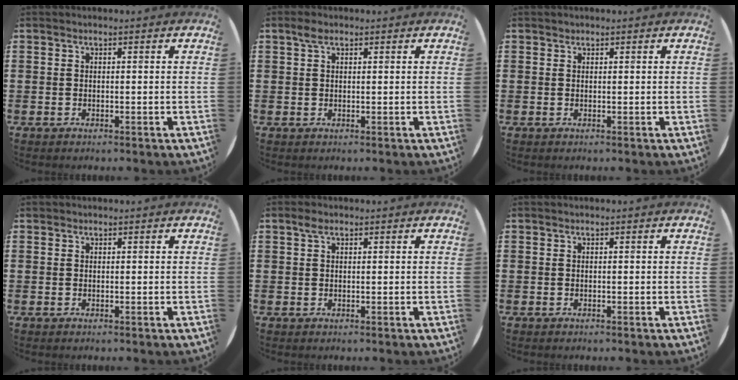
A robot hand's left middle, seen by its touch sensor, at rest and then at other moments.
{"total": 1.6, "force": [1.0, 0.9, 0.9], "torque": [-0.012, 0.003, 0.015]}
{"total": 0.0}
{"total": 0.0}
{"total": 1.3, "force": [0.8, 0.7, 0.7], "torque": [-0.009, 0.003, 0.012]}
{"total": 0.0}